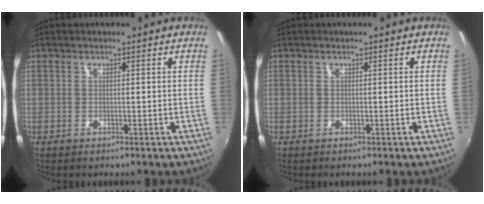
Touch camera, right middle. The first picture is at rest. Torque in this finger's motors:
{"motor_torque": [0.00, 0.00, 0.00, 0.00]}